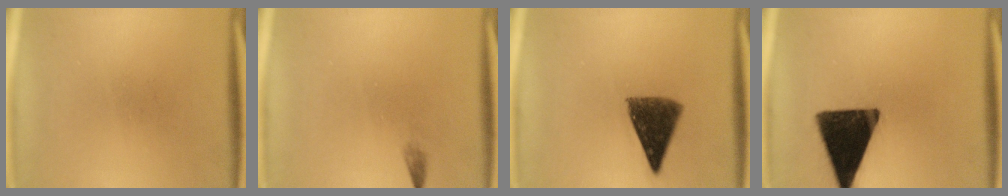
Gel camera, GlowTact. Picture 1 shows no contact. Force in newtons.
{"total": 0.7}
{"total": 9.5}
{"total": 16.3}